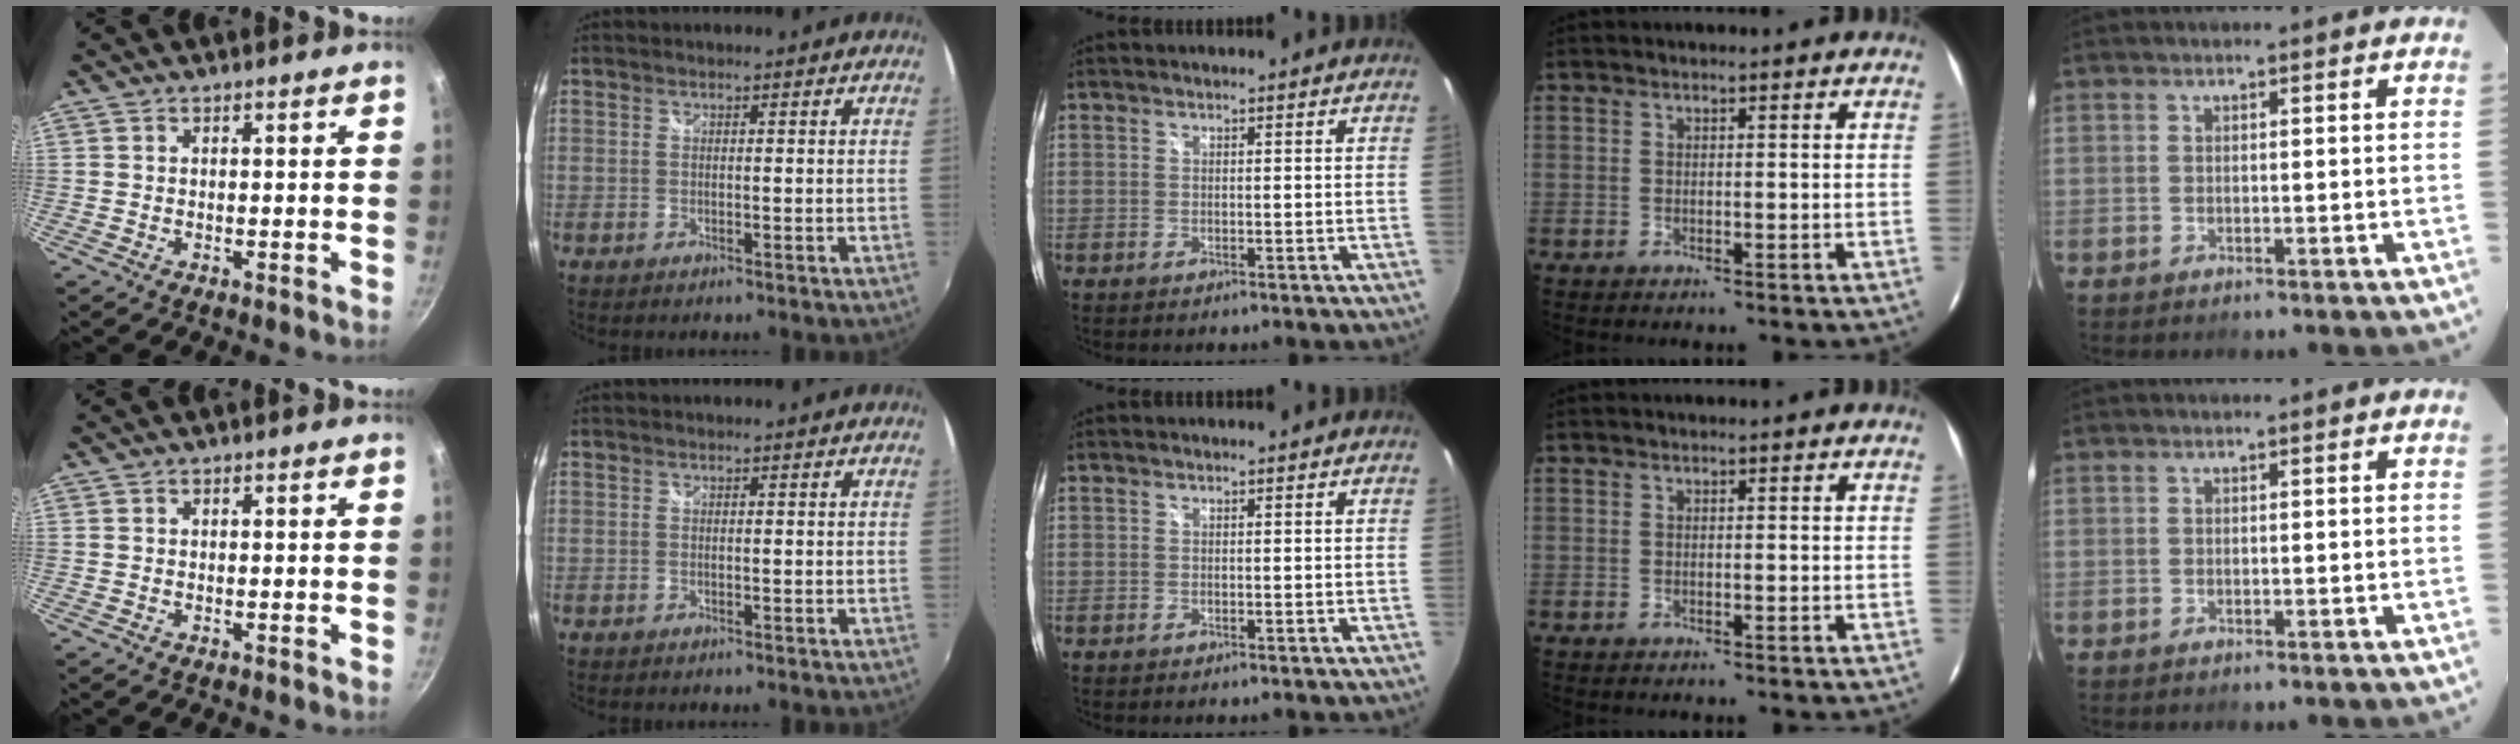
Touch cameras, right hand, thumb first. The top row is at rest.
{}